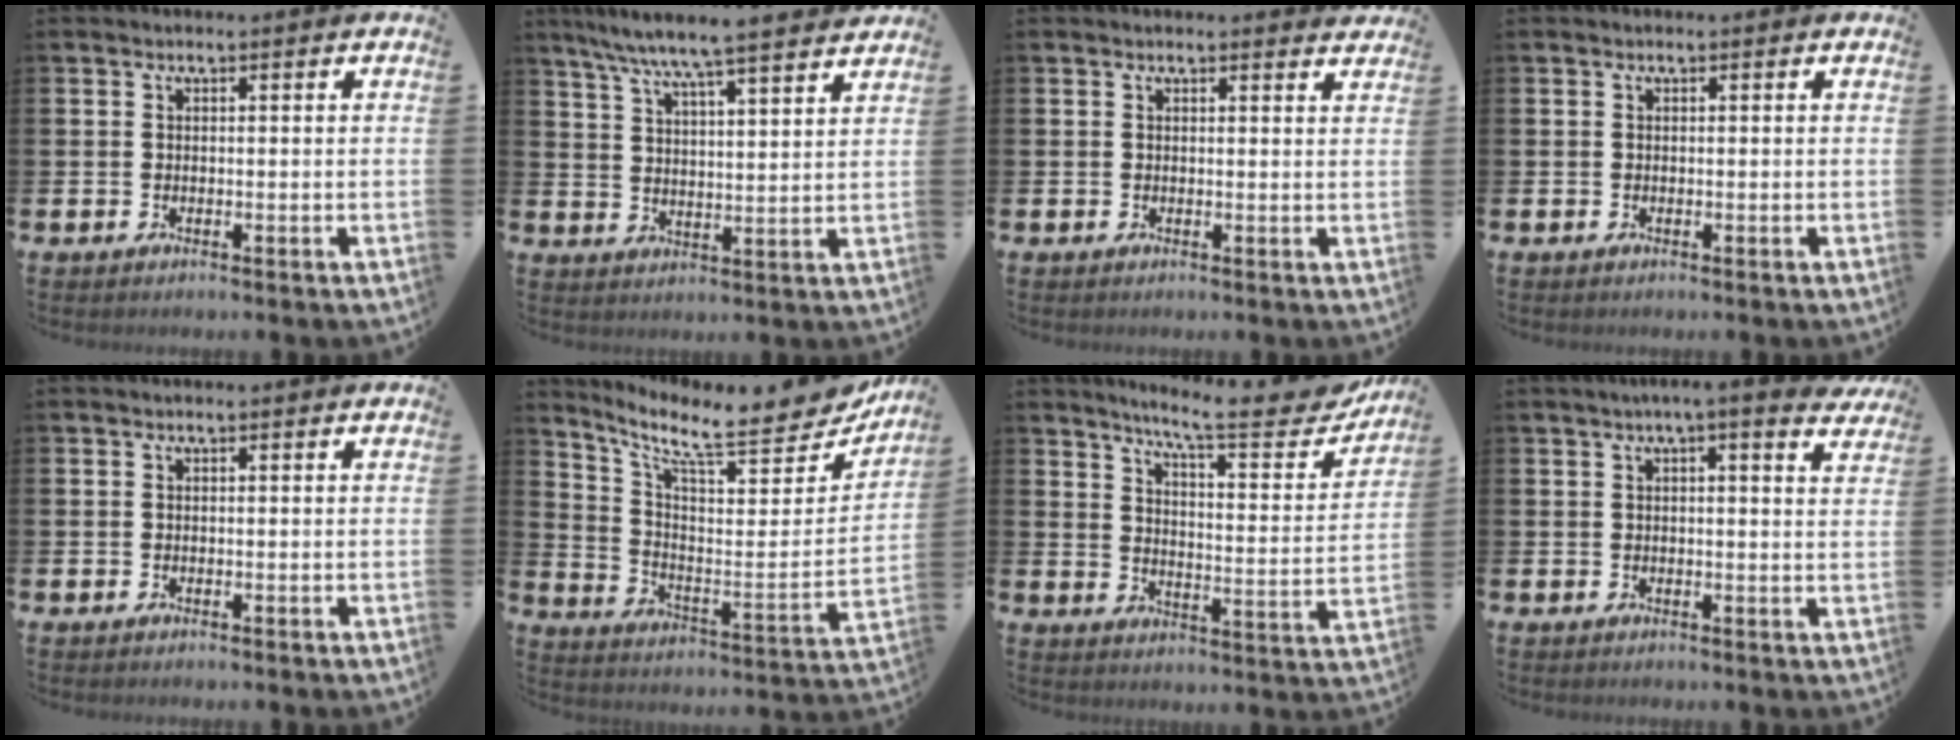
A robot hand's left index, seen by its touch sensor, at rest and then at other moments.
{"total": 7.6, "force": [7.2, -0.3, 2.6], "torque": [-0.079, -0.041, 0.125]}
{"total": 1.2, "force": [1.2, 0.1, 0.1], "torque": [0.009, -0.006, 0.019]}
{"total": 0.0}
{"total": 0.0}
{"total": 9.8, "force": [8.3, 2.4, 4.5], "torque": [-0.103, -0.073, 0.133]}
{"total": 9.5, "force": [8.1, 1.3, 4.7], "torque": [-0.090, -0.055, 0.130]}
{"total": 3.7, "force": [3.2, -0.1, 1.9], "torque": [-0.034, -0.015, 0.053]}